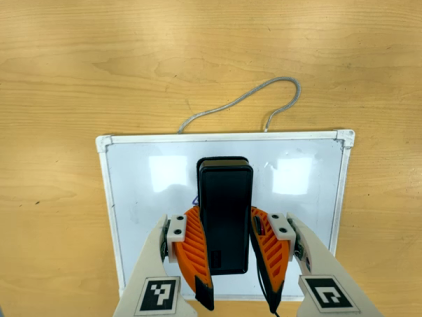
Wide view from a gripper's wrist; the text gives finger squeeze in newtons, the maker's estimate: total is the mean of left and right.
{"total": 9.4, "left": 8.0, "right": 10.7}